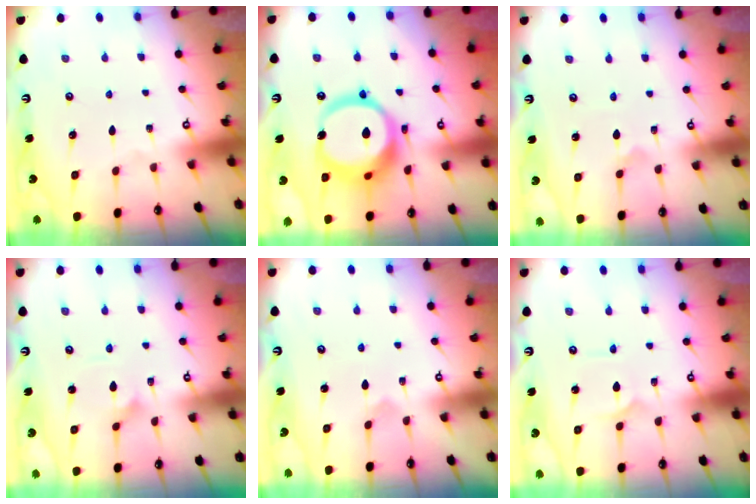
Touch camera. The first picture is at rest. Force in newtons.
{"total": 18.7, "press": 18.5, "slide": 2.1}
{"total": 1.2, "press": 1.1, "slide": 0.2}
{"total": 2.3, "press": 2.3, "slide": 0.1}
{"total": 3.2, "press": 3.2, "slide": 0.2}
{"total": 1.4, "press": 1.3, "slide": 0.1}